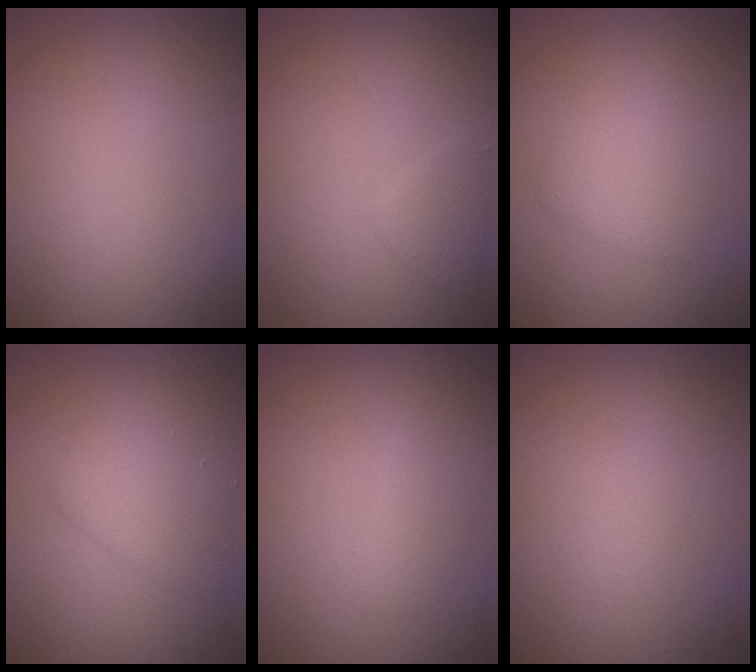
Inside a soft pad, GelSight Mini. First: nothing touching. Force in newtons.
{"total": 1.3, "press": 1.3, "slide": 0.1}
{"total": 2.4, "press": 2.4, "slide": 0.3}
{"total": 2.9, "press": 2.9, "slide": 0.0}
{"total": 1.3, "press": 1.3, "slide": 0.0}
{"total": 0.5, "press": 0.5, "slide": 0.1}